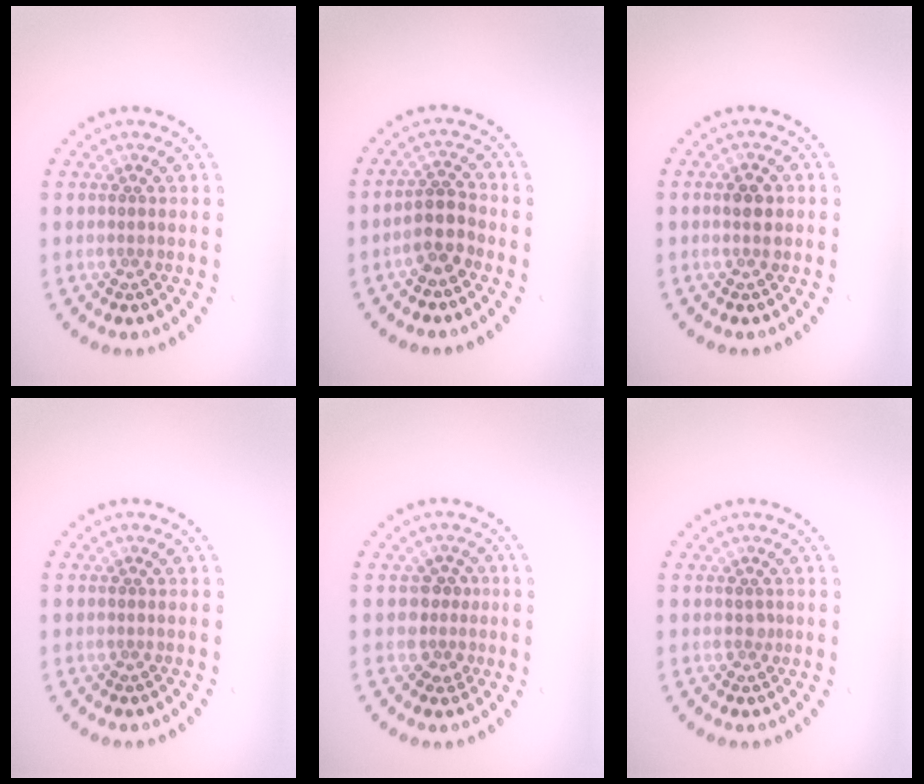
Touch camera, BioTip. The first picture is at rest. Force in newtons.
{"total": 2.8, "press": 2.5, "slide": 1.2}
{"total": 2.3, "press": 2.3, "slide": 0.1}
{"total": 0.0}
{"total": 2.0, "press": 1.6, "slide": 1.1}
{"total": 0.6, "press": 0.5, "slide": 0.3}